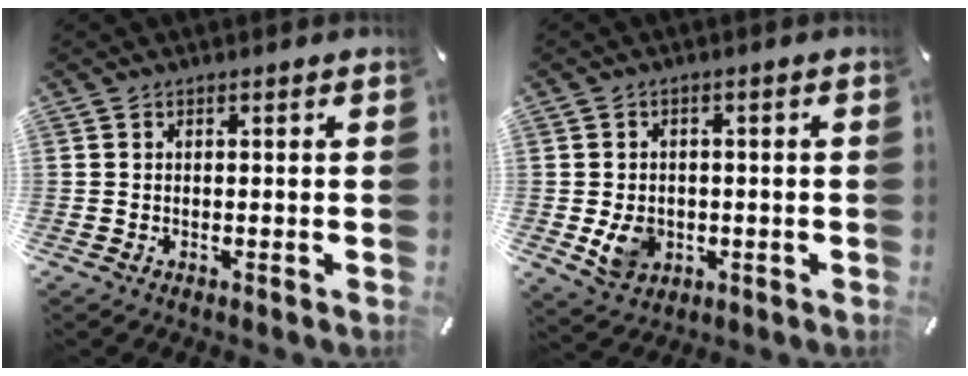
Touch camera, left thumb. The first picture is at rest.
{"total": 6.6, "force": [-0.9, 5.6, 3.3], "torque": [-0.054, -0.001, -0.017]}